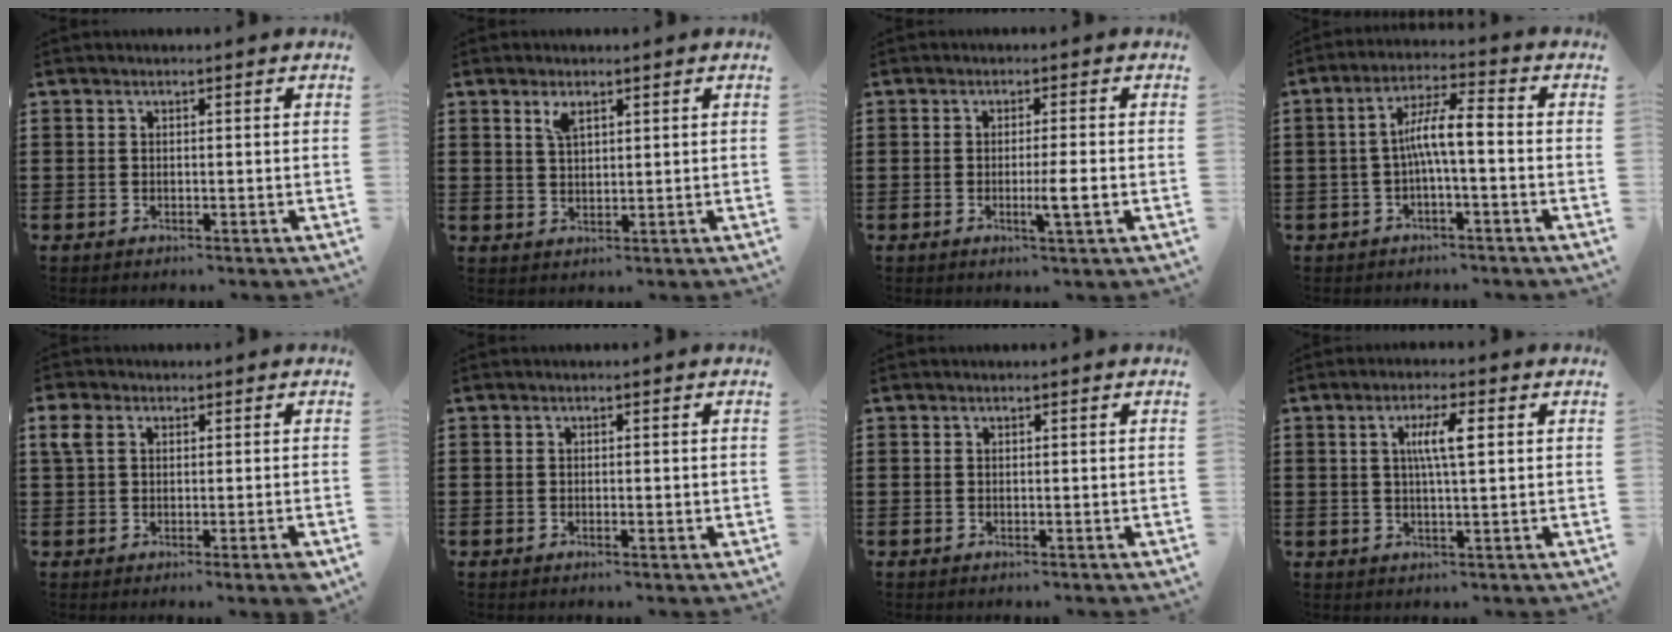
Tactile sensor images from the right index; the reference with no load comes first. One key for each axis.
{"total": 2.6, "fx": 1.6, "fy": 1.0, "fz": 1.8, "tx": -0.040, "ty": 0.004, "tz": 0.027}
{"total": 3.4, "fx": -0.9, "fy": -0.3, "fz": 3.3, "tx": -0.054, "ty": -0.010, "tz": -0.017}
{"total": 6.8, "fx": -0.9, "fy": 1.0, "fz": 6.6, "tx": -0.129, "ty": 0.007, "tz": -0.023}
{"total": 3.2, "fx": 0.7, "fy": 1.5, "fz": 2.7, "tx": -0.062, "ty": 0.004, "tz": 0.010}
{"total": 0.5, "fx": -0.2, "fy": 0.2, "fz": 0.5, "tx": -0.010, "ty": -0.002, "tz": -0.002}
{"total": 0.0}
{"total": 5.2, "fx": 1.0, "fy": 1.0, "fz": 5.0, "tx": -0.098, "ty": 0.007, "tz": 0.014}